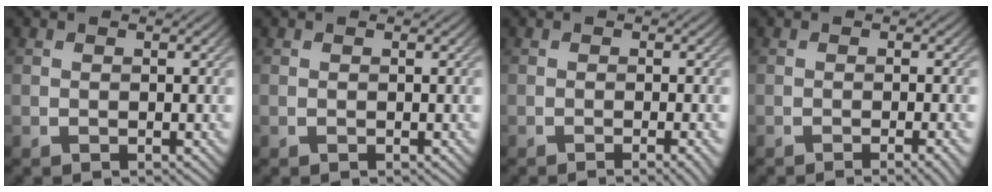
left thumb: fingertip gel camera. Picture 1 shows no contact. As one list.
[{"total": 0.0}, {"total": 2.8, "force": [-1.2, 0.5, 2.4], "torque": [-0.028, 0.003, -0.023]}, {"total": 3.1, "force": [-1.4, 0.5, 2.7], "torque": [-0.030, 0.004, -0.025]}]